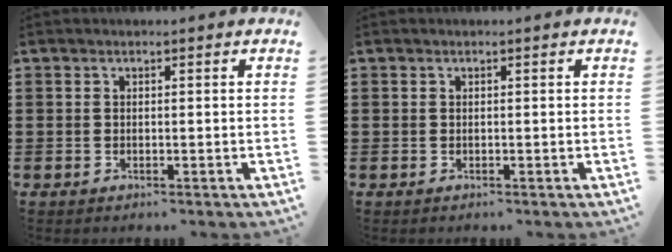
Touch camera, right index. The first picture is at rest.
{"total": 0.0}